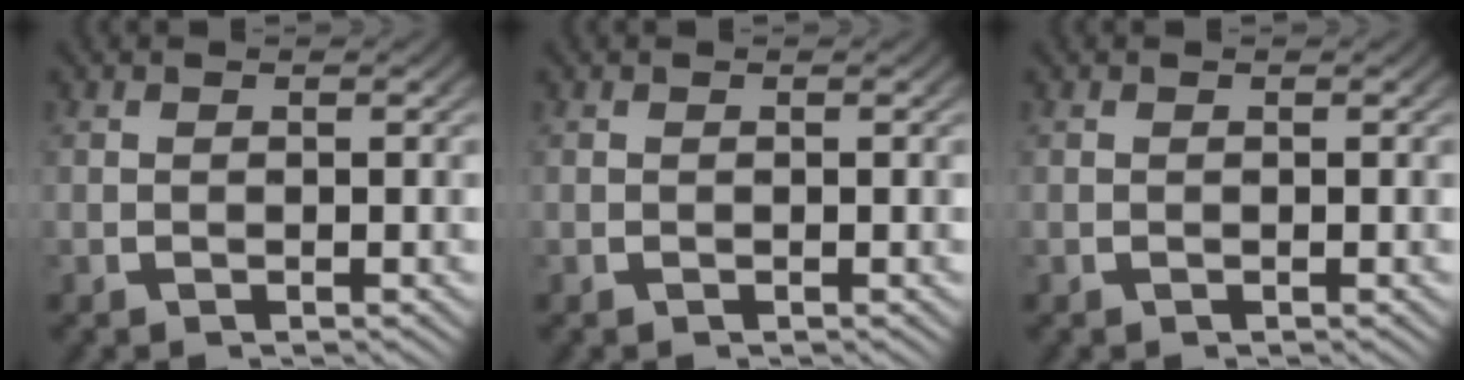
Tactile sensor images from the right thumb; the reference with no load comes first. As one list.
[{"total": 0.0}, {"total": 0.0}]